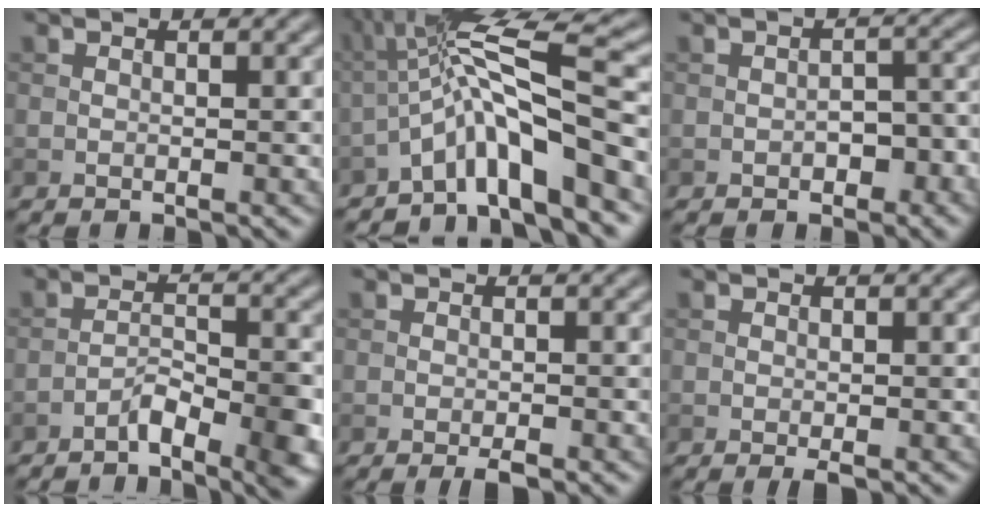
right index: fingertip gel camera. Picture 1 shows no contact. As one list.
[{"total": 9.2, "force": [-2.7, 1.6, 8.6], "torque": [-0.139, 0.023, -0.057]}, {"total": 3.0, "force": [-1.3, 1.7, 2.1], "torque": [-0.029, 0.002, -0.018]}, {"total": 4.9, "force": [-3.0, 1.4, 3.6], "torque": [-0.056, 0.005, -0.048]}, {"total": 1.5, "force": [-1.0, 0.3, 1.2], "torque": [-0.018, -0.001, -0.016]}, {"total": 1.1, "force": [-0.5, 0.1, 0.9], "torque": [-0.015, -0.005, -0.008]}]